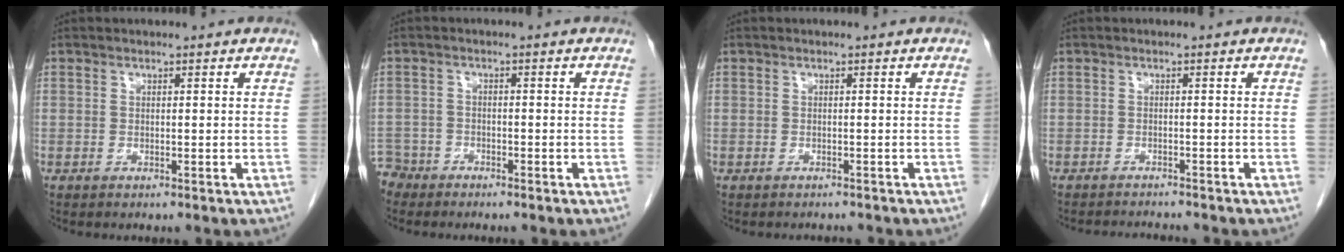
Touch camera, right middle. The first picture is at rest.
{"total": 3.5, "force": [-3.1, 1.5, -0.8], "torque": [0.016, 0.000, -0.064]}
{"total": 1.5, "force": [-1.5, 0.3, 0.1], "torque": [-0.006, -0.005, -0.018]}
{"total": 3.7, "force": [-3.6, -0.1, 0.5], "torque": [-0.005, -0.012, -0.053]}